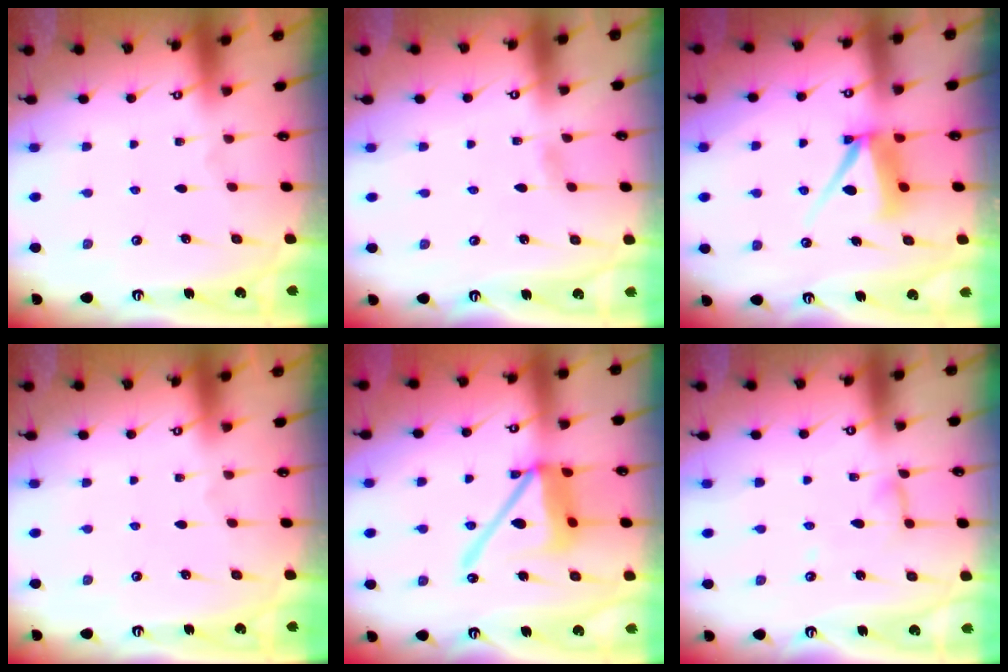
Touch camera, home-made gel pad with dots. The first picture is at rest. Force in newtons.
{"total": 2.3, "press": 2.3, "slide": 0.3}
{"total": 8.7, "press": 8.7, "slide": 1.0}
{"total": 0.0}
{"total": 15.5, "press": 15.4, "slide": 1.9}
{"total": 4.8, "press": 4.8, "slide": 0.2}